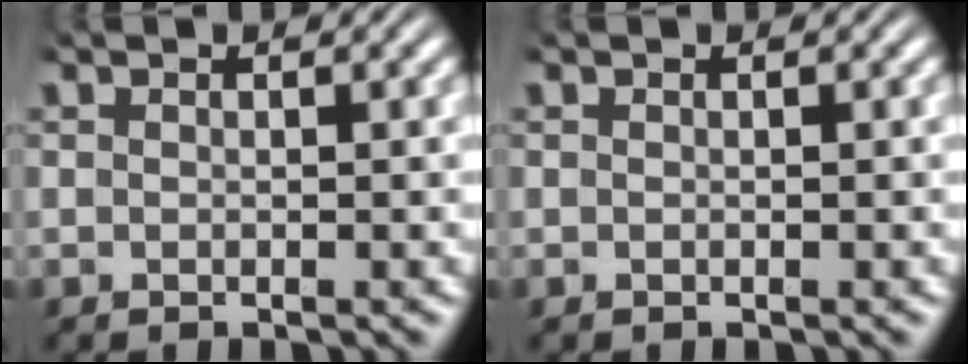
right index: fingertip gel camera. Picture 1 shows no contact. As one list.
[{"total": 0.0}]